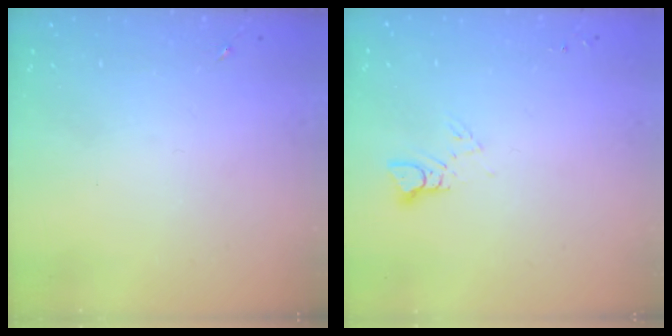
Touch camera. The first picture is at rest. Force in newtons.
{"total": 2.9, "press": 2.9, "slide": 0.2}